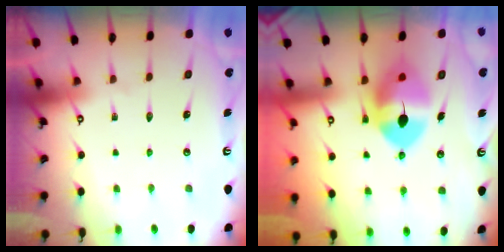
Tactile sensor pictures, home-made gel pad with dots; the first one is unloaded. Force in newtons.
{"total": 10.4, "press": 10.2, "slide": 2.1}